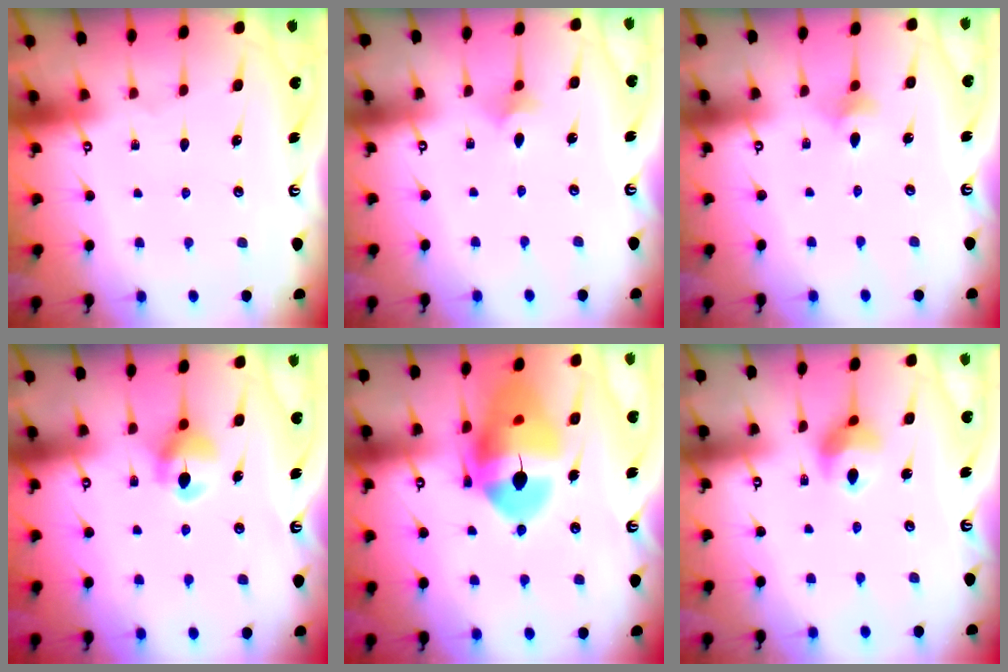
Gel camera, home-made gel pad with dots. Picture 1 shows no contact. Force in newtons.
{"total": 3.5, "press": 3.4, "slide": 0.7}
{"total": 2.9, "press": 2.9, "slide": 0.6}
{"total": 7.4, "press": 7.3, "slide": 0.6}
{"total": 17.8, "press": 17.7, "slide": 1.7}
{"total": 8.0, "press": 7.9, "slide": 0.8}